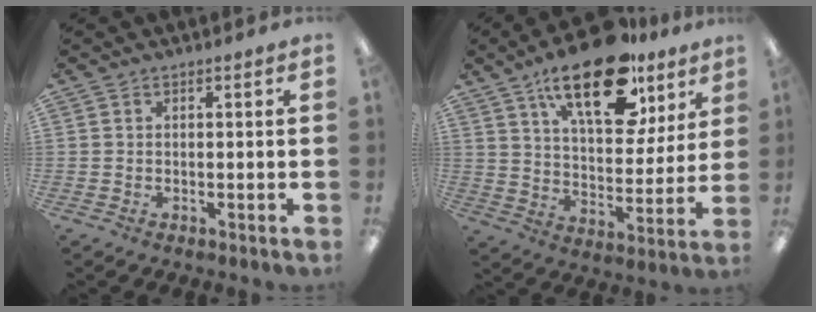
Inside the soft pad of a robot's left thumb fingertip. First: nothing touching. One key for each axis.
{"total": 21.9, "fx": 13.7, "fy": 9.7, "fz": 14.1, "tx": -0.220, "ty": -0.065, "tz": 0.228}